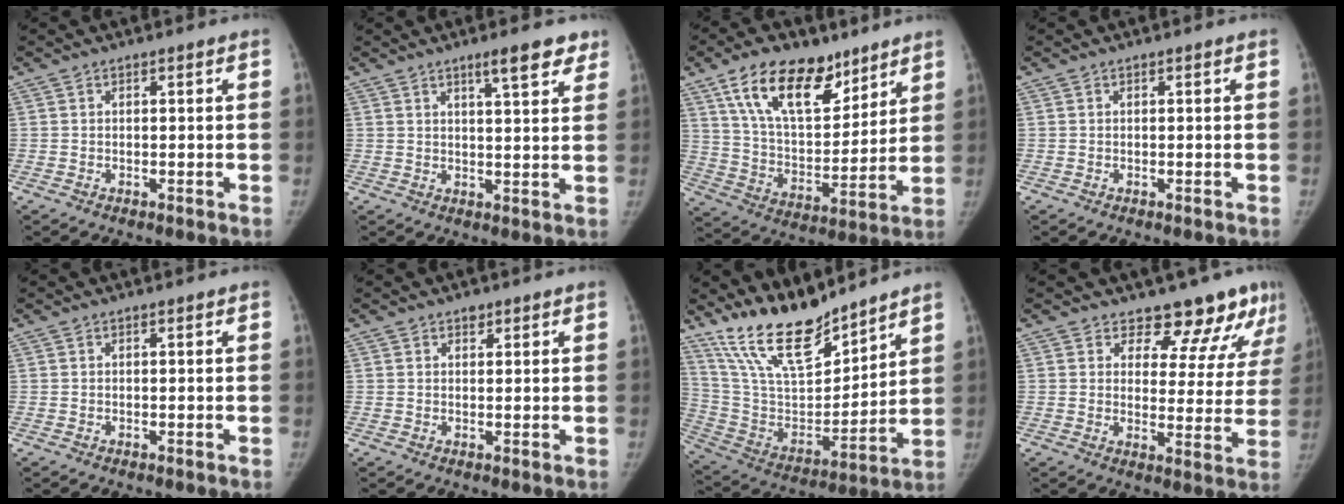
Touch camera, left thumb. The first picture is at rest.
{"total": 6.7, "force": [4.5, 1.4, 4.7], "torque": [-0.050, -0.024, 0.063]}
{"total": 19.2, "force": [11.9, 9.9, 11.4], "torque": [-0.151, -0.053, 0.213]}
{"total": 0.0}
{"total": 0.0}
{"total": 1.4, "force": [1.0, 0.9, 0.5], "torque": [0.002, -0.005, 0.013]}
{"total": 18.7, "force": [15.5, 5.6, 8.7], "torque": [-0.122, -0.095, 0.295]}
{"total": 12.4, "force": [10.5, 5.4, 3.7], "torque": [0.009, -0.073, 0.117]}